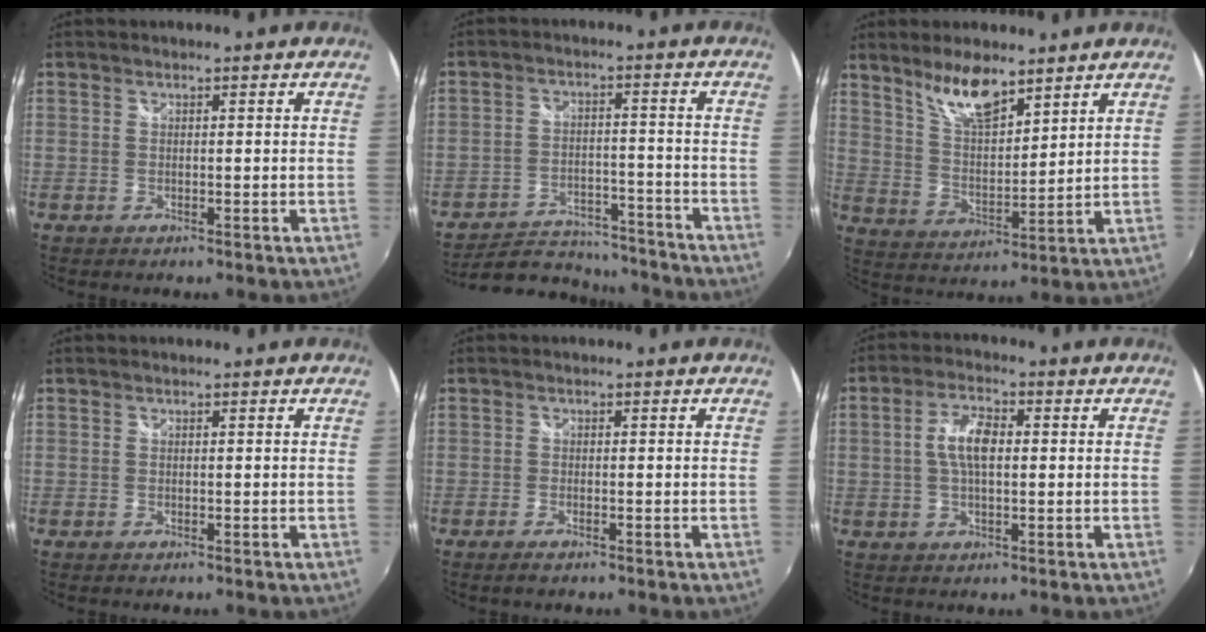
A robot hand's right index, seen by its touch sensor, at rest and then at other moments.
{"total": 15.9, "force": [-14.2, 5.8, 4.3], "torque": [-0.102, 0.020, -0.191]}
{"total": 9.8, "force": [7.2, 3.0, 5.8], "torque": [-0.102, 0.002, 0.141]}
{"total": 0.0}
{"total": 1.4, "force": [-1.1, 0.4, 0.9], "torque": [-0.020, -0.004, -0.021]}
{"total": 6.4, "force": [0.6, 2.8, 5.7], "torque": [-0.111, 0.011, 0.011]}